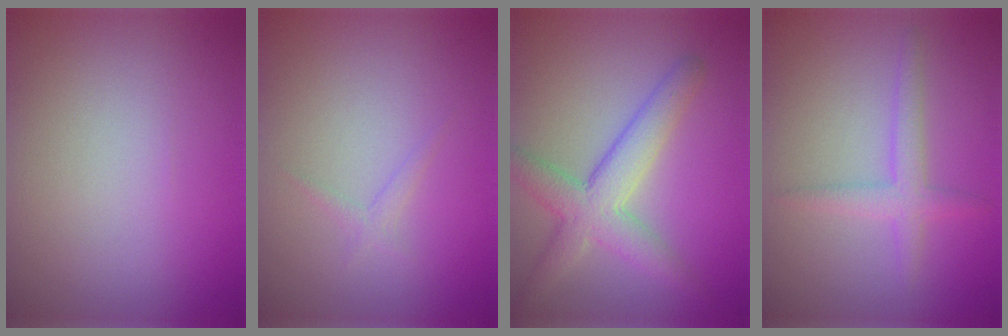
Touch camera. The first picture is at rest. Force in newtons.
{"total": 0.8, "press": 0.8, "slide": 0.0}
{"total": 4.9, "press": 4.9, "slide": 0.3}
{"total": 2.3, "press": 2.3, "slide": 0.1}